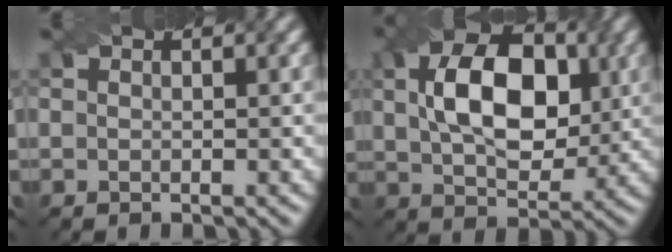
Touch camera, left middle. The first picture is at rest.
{"total": 9.9, "force": [1.8, 6.0, 7.7], "torque": [-0.132, 0.011, 0.029]}